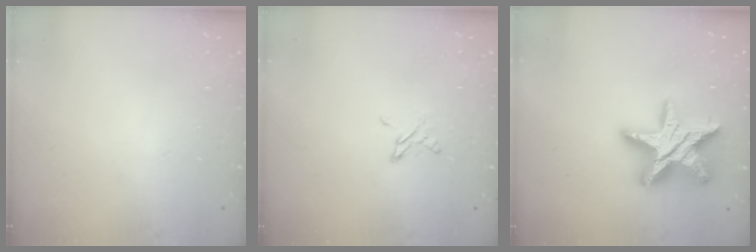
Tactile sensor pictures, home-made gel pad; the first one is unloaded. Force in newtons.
{"total": 3.8, "press": 3.7, "slide": 0.4}
{"total": 19.4, "press": 19.4, "slide": 1.4}